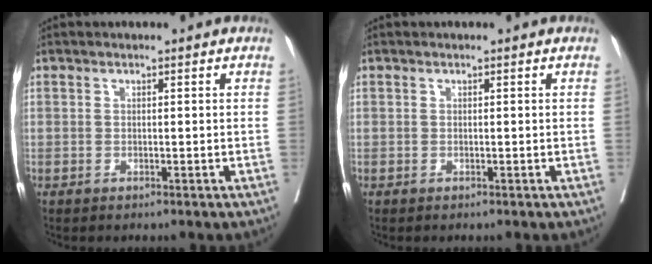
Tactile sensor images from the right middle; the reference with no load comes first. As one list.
[{"total": 0.0}]